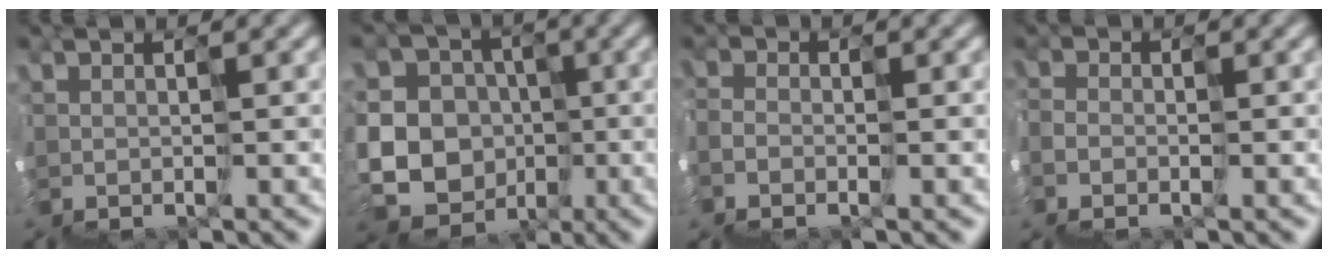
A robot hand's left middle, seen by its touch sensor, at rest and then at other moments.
{"total": 12.6, "force": [-4.2, 11.9, 0.9], "torque": [-0.022, 0.002, -0.077]}
{"total": 3.0, "force": [-2.9, 0.9, 0.0], "torque": [0.007, -0.019, -0.049]}
{"total": 3.2, "force": [-2.6, 1.6, 0.9], "torque": [-0.009, -0.021, -0.043]}